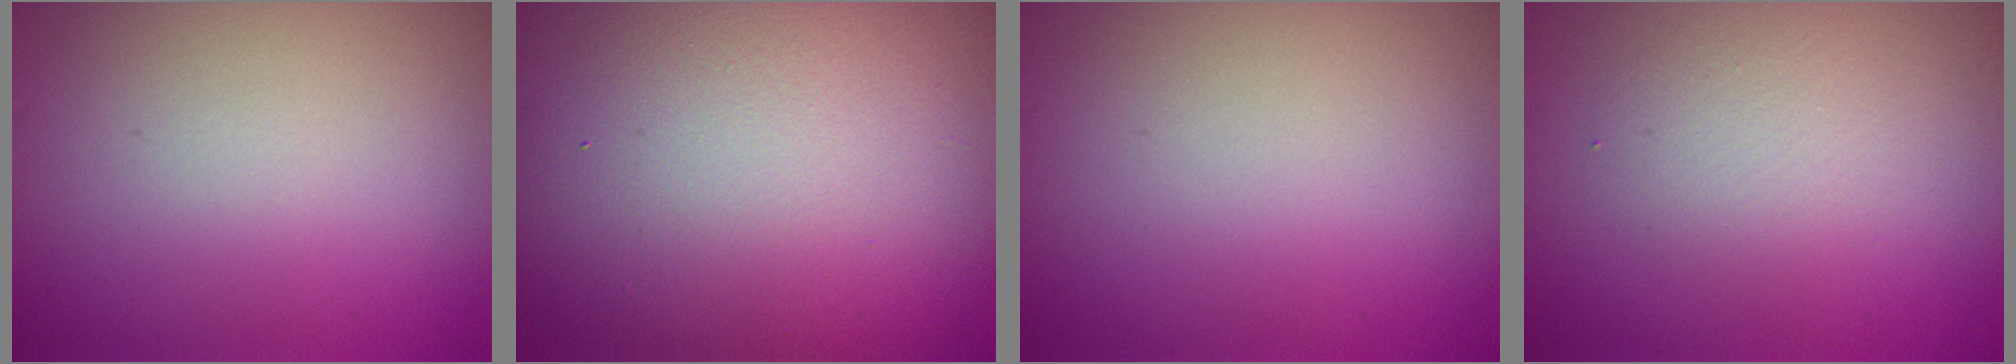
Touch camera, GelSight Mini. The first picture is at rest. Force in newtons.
{"total": 19.4, "press": 19.4, "slide": 0.6}
{"total": 0.0}
{"total": 2.1, "press": 2.1, "slide": 0.1}